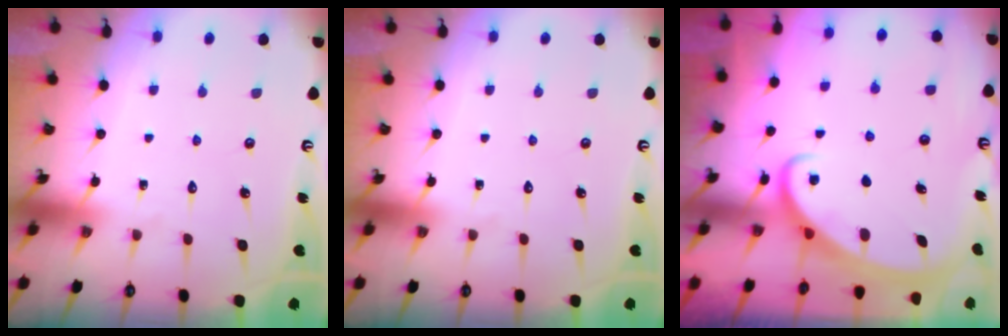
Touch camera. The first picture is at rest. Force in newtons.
{"total": 0.0}
{"total": 2.4, "press": 2.4, "slide": 0.3}